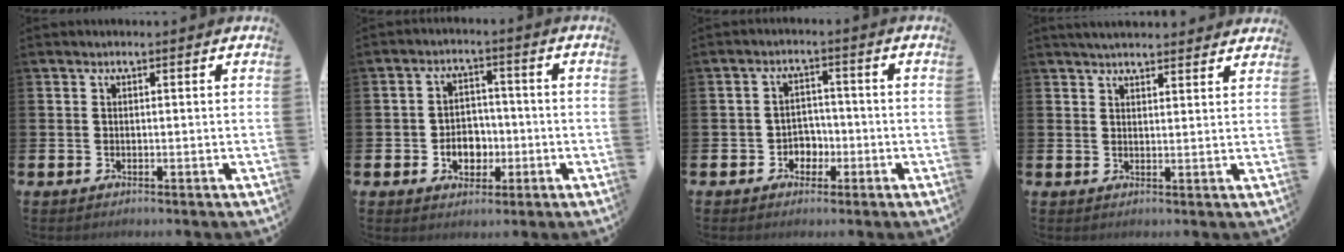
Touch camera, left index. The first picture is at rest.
{"total": 4.4, "force": [-1.1, 3.7, 2.0], "torque": [-0.036, 0.004, -0.028]}
{"total": 2.9, "force": [-1.5, 2.4, 0.8], "torque": [-0.021, 0.004, -0.037]}
{"total": 3.4, "force": [3.4, 0.5, 0.6], "torque": [-0.015, -0.012, 0.062]}